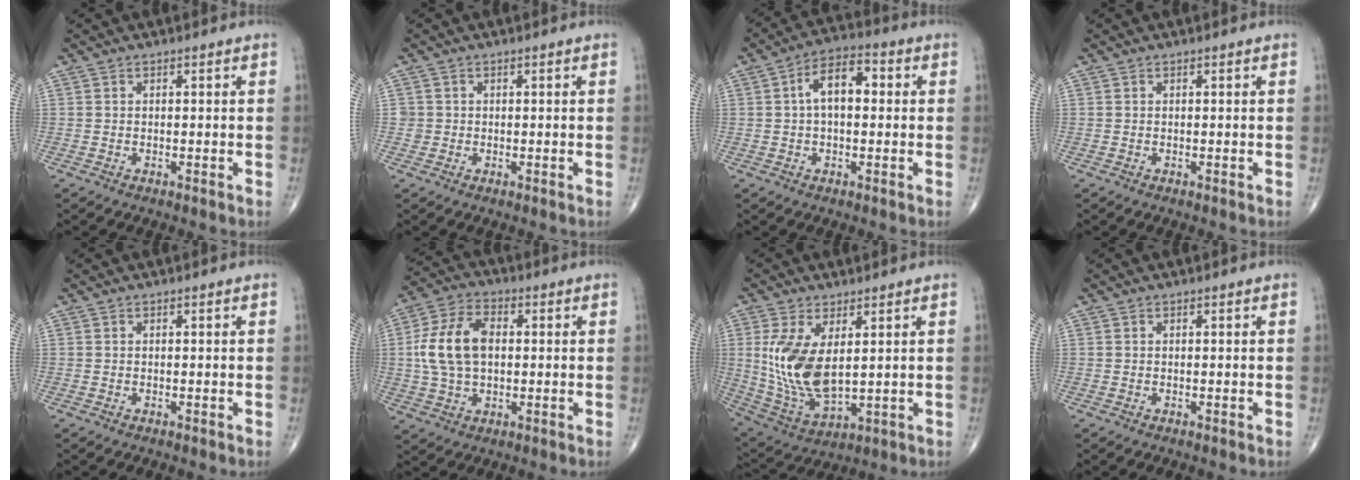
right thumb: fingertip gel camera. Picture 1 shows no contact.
{"total": 1.4, "force": [0.0, 1.4, 0.0], "torque": [0.010, 0.006, -0.004]}
{"total": 8.4, "force": [1.0, 4.6, 7.0], "torque": [-0.111, 0.028, 0.009]}
{"total": 0.0}
{"total": 0.0}
{"total": 12.4, "force": [0.9, 7.8, 9.6], "torque": [-0.185, 0.017, 0.015]}
{"total": 13.7, "force": [2.3, 6.9, 11.6], "torque": [-0.233, -0.020, 0.065]}
{"total": 0.0}